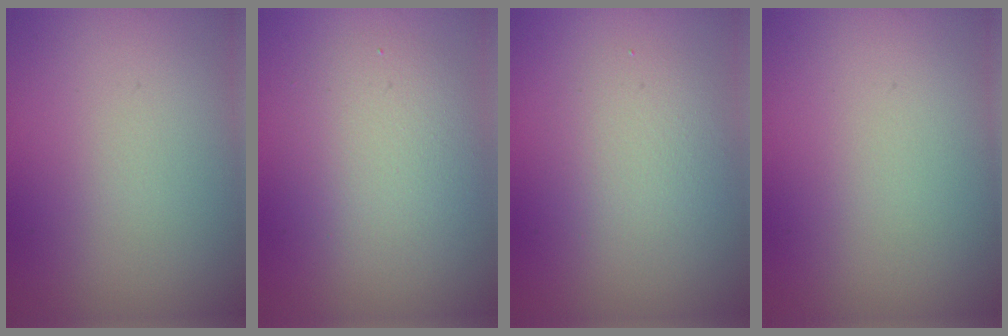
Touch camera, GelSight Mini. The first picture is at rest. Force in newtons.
{"total": 2.6, "press": 2.6, "slide": 0.3}
{"total": 2.8, "press": 2.8, "slide": 0.2}
{"total": 0.0}